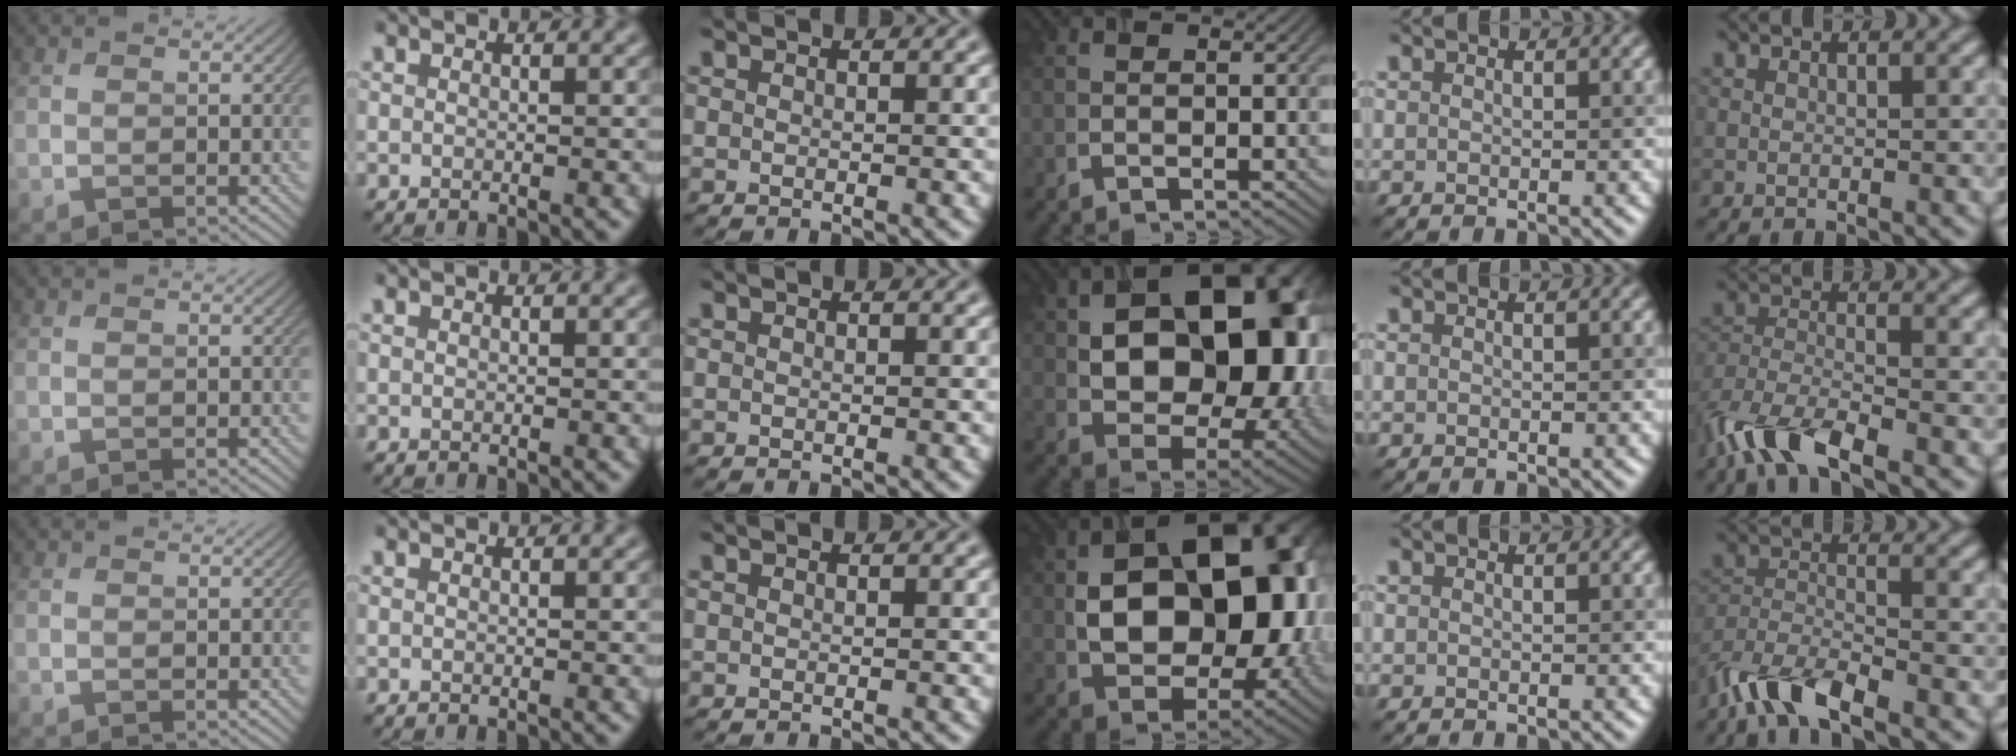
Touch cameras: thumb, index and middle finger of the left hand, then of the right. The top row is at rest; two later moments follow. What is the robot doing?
{"motion": "lift_and_place", "object": "timer"}